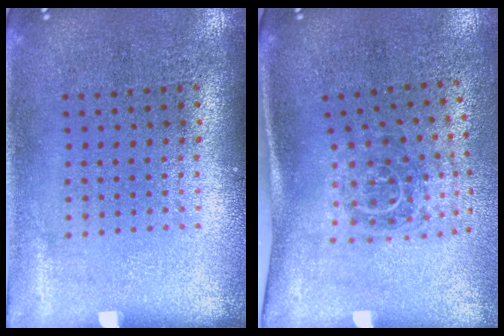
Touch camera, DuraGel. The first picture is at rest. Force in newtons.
{"total": 1.8, "press": 1.2, "slide": 1.4}